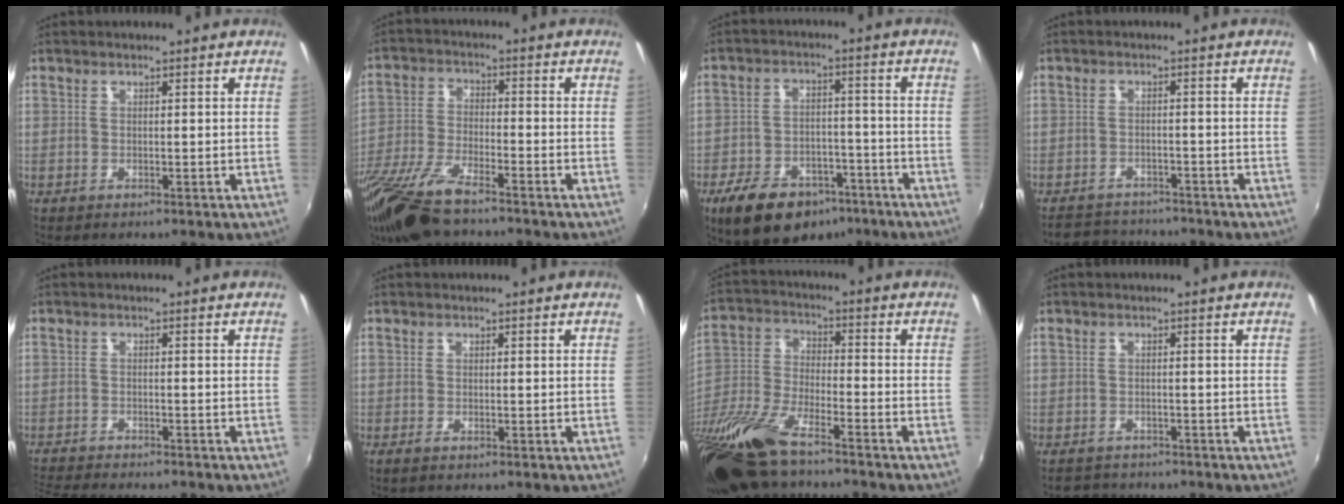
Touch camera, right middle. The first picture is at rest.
{"total": 14.5, "force": [-11.0, 3.5, 8.7], "torque": [-0.191, -0.038, -0.215]}
{"total": 15.1, "force": [-10.0, 8.5, 7.5], "torque": [-0.164, 0.002, -0.145]}
{"total": 6.9, "force": [-6.4, 2.2, 0.9], "torque": [-0.036, 0.010, -0.098]}
{"total": 7.7, "force": [-7.3, 0.5, 2.5], "torque": [-0.074, -0.023, -0.125]}
{"total": 0.8, "force": [-0.6, 0.1, 0.5], "torque": [-0.011, -0.003, -0.012]}
{"total": 20.2, "force": [-14.8, 5.8, 12.4], "torque": [-0.279, -0.048, -0.283]}
{"total": 3.6, "force": [-3.3, 1.5, 0.0], "torque": [-0.012, 0.005, -0.057]}